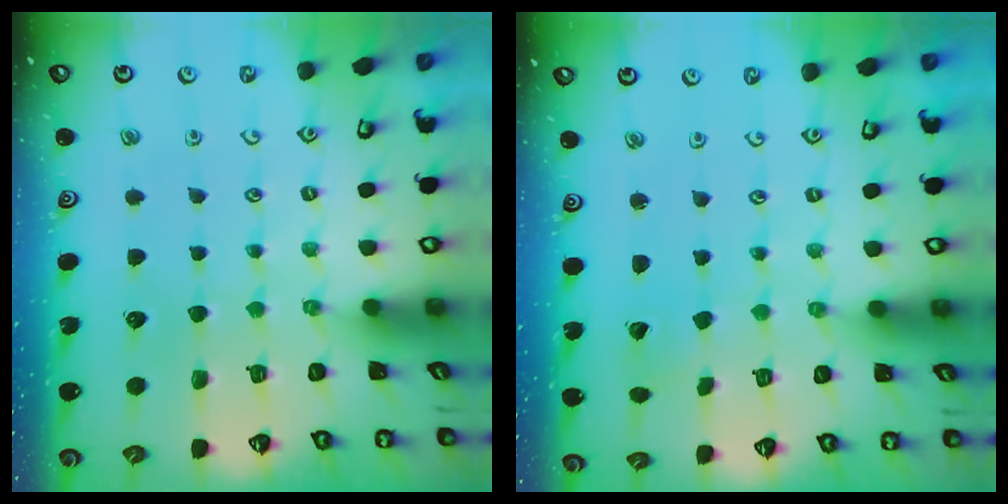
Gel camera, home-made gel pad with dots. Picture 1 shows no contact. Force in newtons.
{"total": 0.5, "press": 0.5, "slide": 0.0}